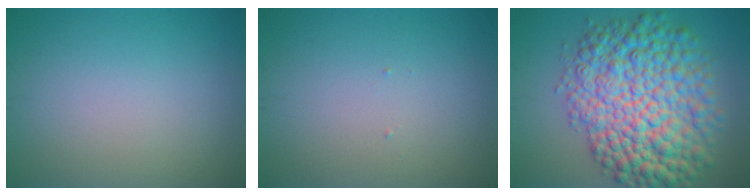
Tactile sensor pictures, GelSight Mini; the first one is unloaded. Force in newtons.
{"total": 0.0}
{"total": 12.3, "press": 12.3, "slide": 0.2}